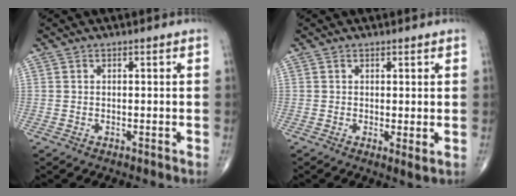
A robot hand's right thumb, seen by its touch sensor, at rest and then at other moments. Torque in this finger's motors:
{"motor_torque": [0.02, 0.00, 0.01, 0.02, 0.01]}